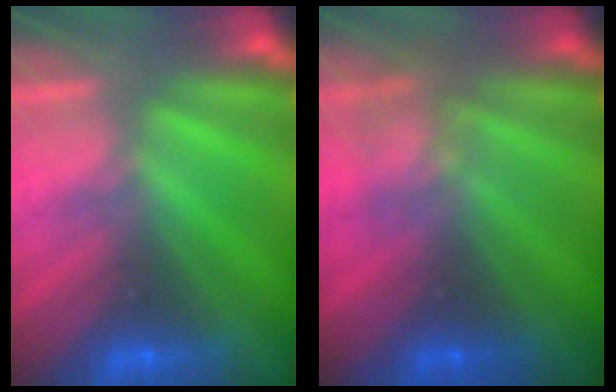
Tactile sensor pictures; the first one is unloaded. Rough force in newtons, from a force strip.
{"total": 2.4}